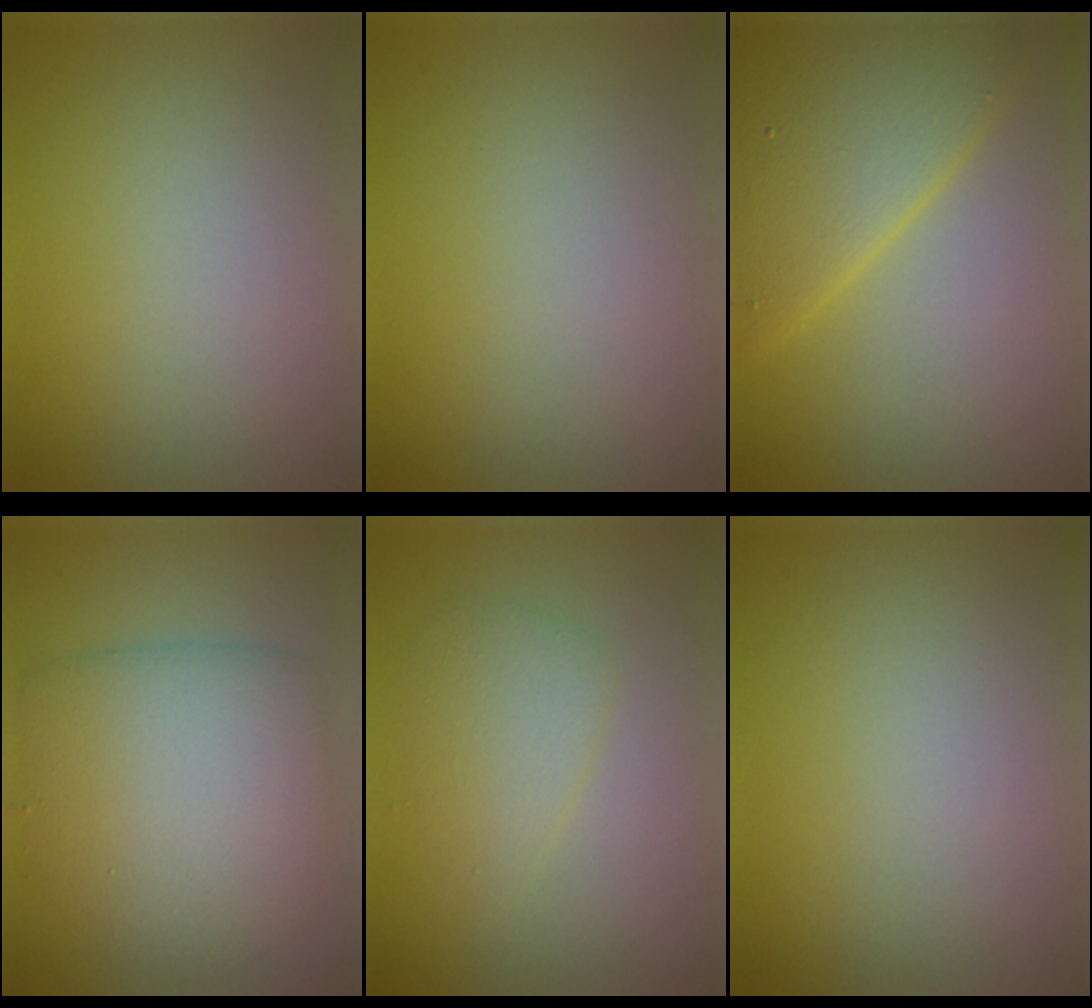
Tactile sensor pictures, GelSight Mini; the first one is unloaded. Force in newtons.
{"total": 0.0}
{"total": 7.6, "press": 7.5, "slide": 0.4}
{"total": 7.0, "press": 7.0, "slide": 0.1}
{"total": 2.6, "press": 2.6, "slide": 0.1}
{"total": 0.0}